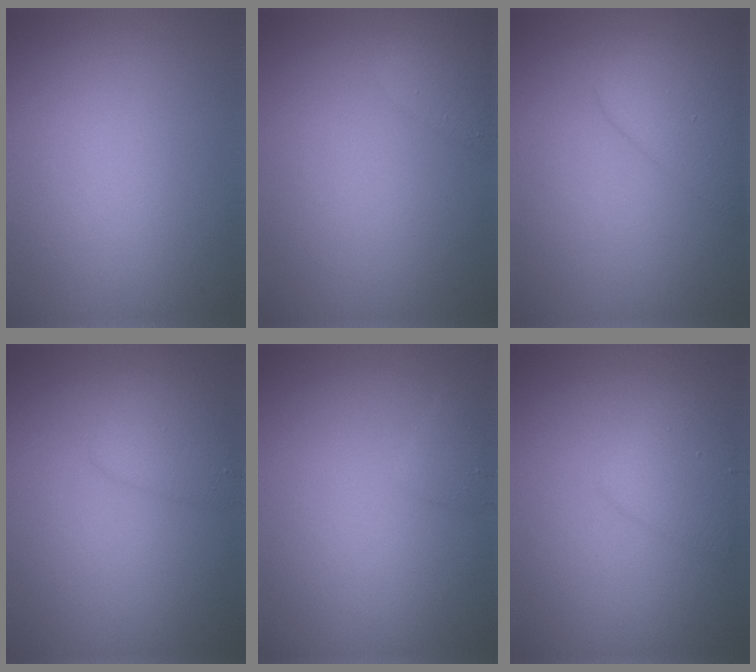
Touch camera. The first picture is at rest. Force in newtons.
{"total": 2.7, "press": 2.7, "slide": 0.2}
{"total": 4.9, "press": 4.9, "slide": 0.4}
{"total": 2.4, "press": 2.4, "slide": 0.1}
{"total": 1.1, "press": 1.1, "slide": 0.1}
{"total": 2.6, "press": 2.6, "slide": 0.0}